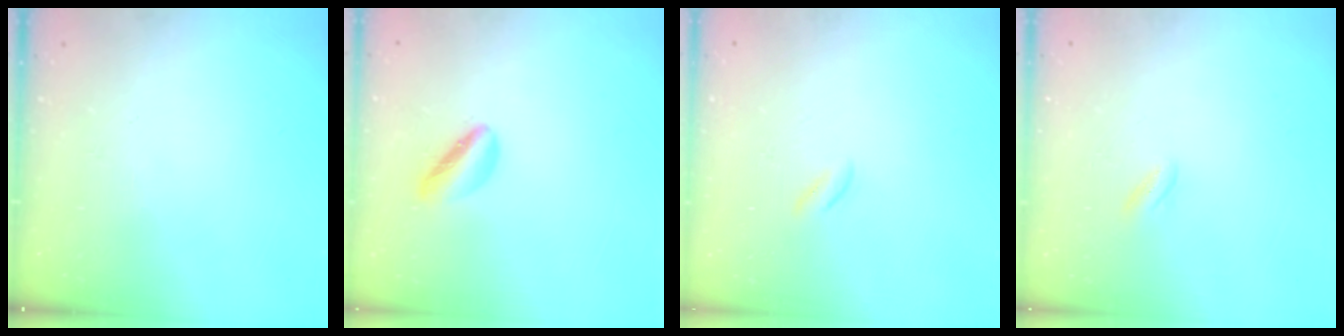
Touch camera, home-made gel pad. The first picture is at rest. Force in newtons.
{"total": 5.6, "press": 5.3, "slide": 1.9}
{"total": 0.8, "press": 0.4, "slide": 0.7}
{"total": 1.3, "press": 1.2, "slide": 0.5}